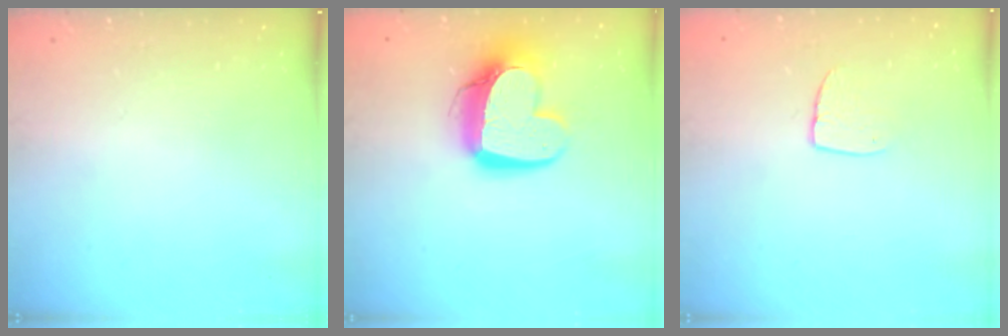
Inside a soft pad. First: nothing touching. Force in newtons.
{"total": 14.4, "press": 14.3, "slide": 1.3}
{"total": 6.1, "press": 6.1, "slide": 0.4}